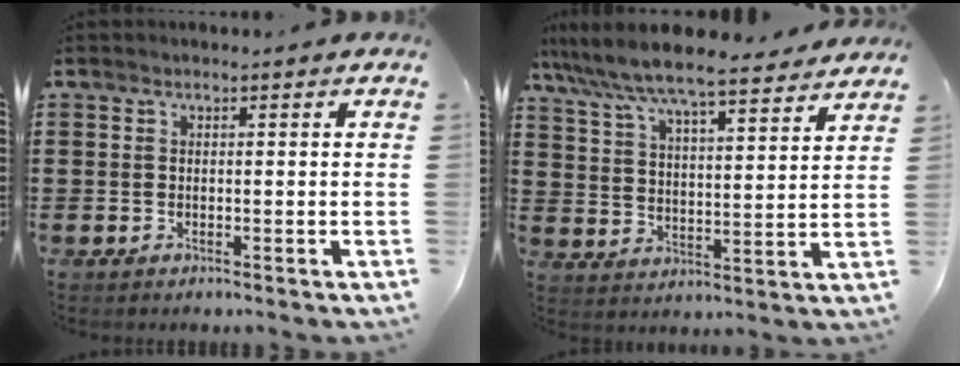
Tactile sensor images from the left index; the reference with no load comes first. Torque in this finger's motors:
{"motor_torque": [2.14, 0.00, 0.42, 0.21]}